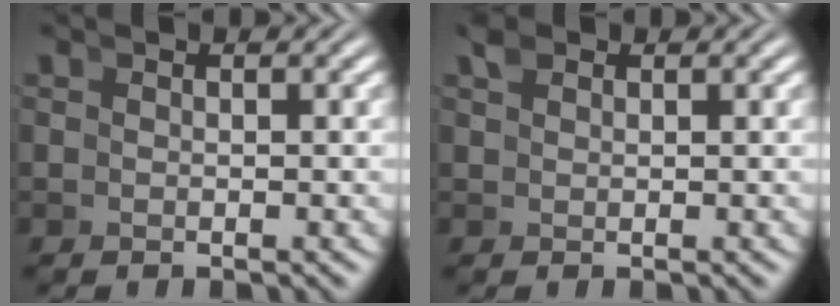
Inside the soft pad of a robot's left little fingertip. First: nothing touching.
{"total": 0.8, "force": [0.8, -0.2, 0.2], "torque": [-0.001, -0.002, 0.020]}